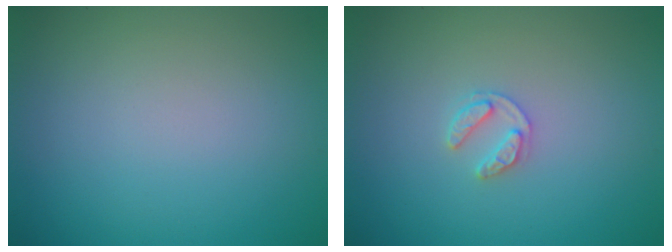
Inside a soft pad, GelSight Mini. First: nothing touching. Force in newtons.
{"total": 1.6, "press": 1.6, "slide": 0.3}